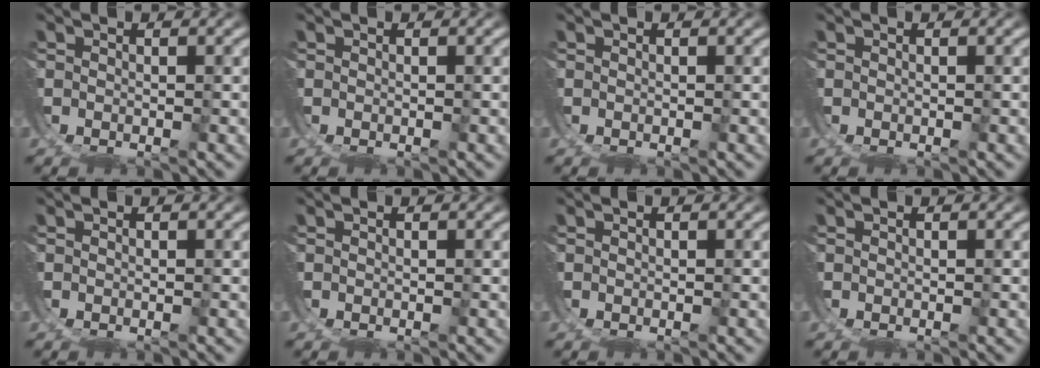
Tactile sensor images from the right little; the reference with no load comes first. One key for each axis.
{"total": 0.0}
{"total": 0.0}
{"total": 0.0}
{"total": 0.0}
{"total": 0.0}
{"total": 0.0}
{"total": 0.0}